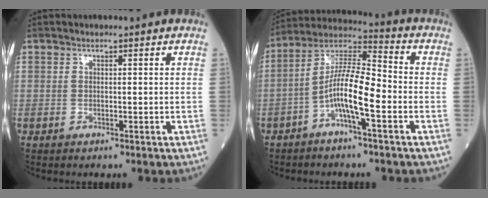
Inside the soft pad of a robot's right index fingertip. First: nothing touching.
{"total": 10.6, "force": [-3.4, 1.9, 9.9], "torque": [-0.193, 0.021, -0.066]}